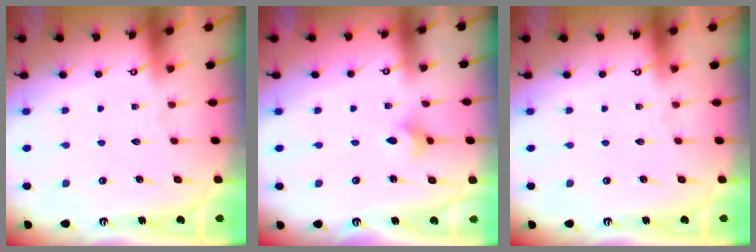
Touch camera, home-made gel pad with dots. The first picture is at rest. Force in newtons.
{"total": 3.3, "press": 3.2, "slide": 0.7}
{"total": 0.0}